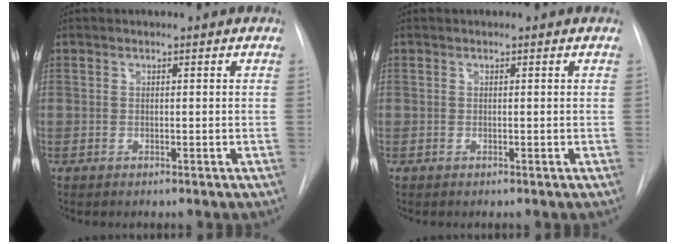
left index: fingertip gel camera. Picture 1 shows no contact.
{"total": 0.0}